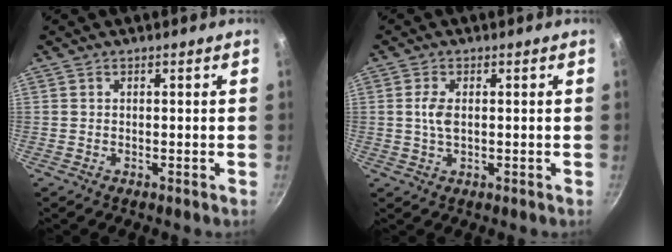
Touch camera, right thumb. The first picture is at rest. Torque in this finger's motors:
{"motor_torque": [0.36, 0.86, 0.54, -0.13, 0.12]}